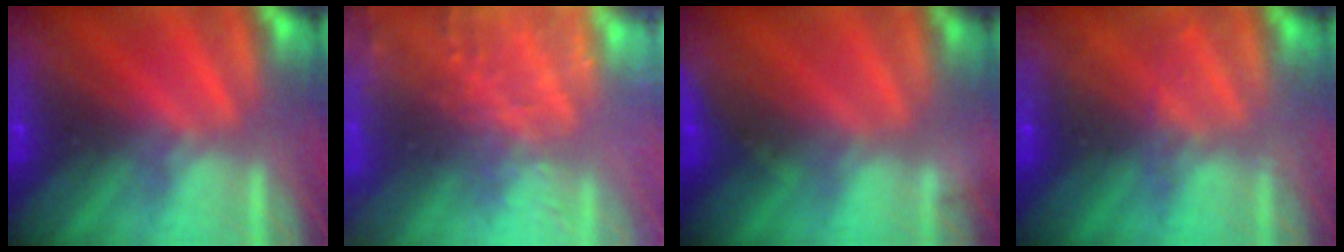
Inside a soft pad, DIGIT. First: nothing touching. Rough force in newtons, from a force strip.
{"total": 7.4}
{"total": 2.7}
{"total": 1.9}